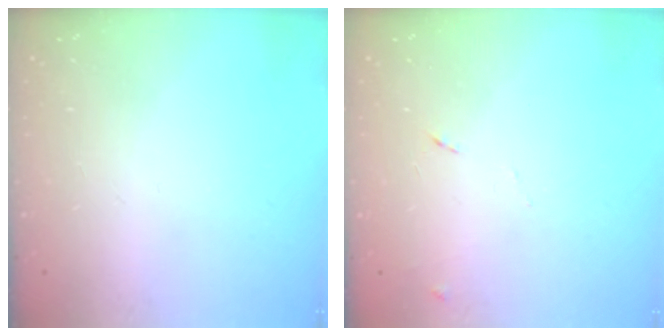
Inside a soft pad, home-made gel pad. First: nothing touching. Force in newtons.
{"total": 4.7, "press": 4.7, "slide": 0.6}